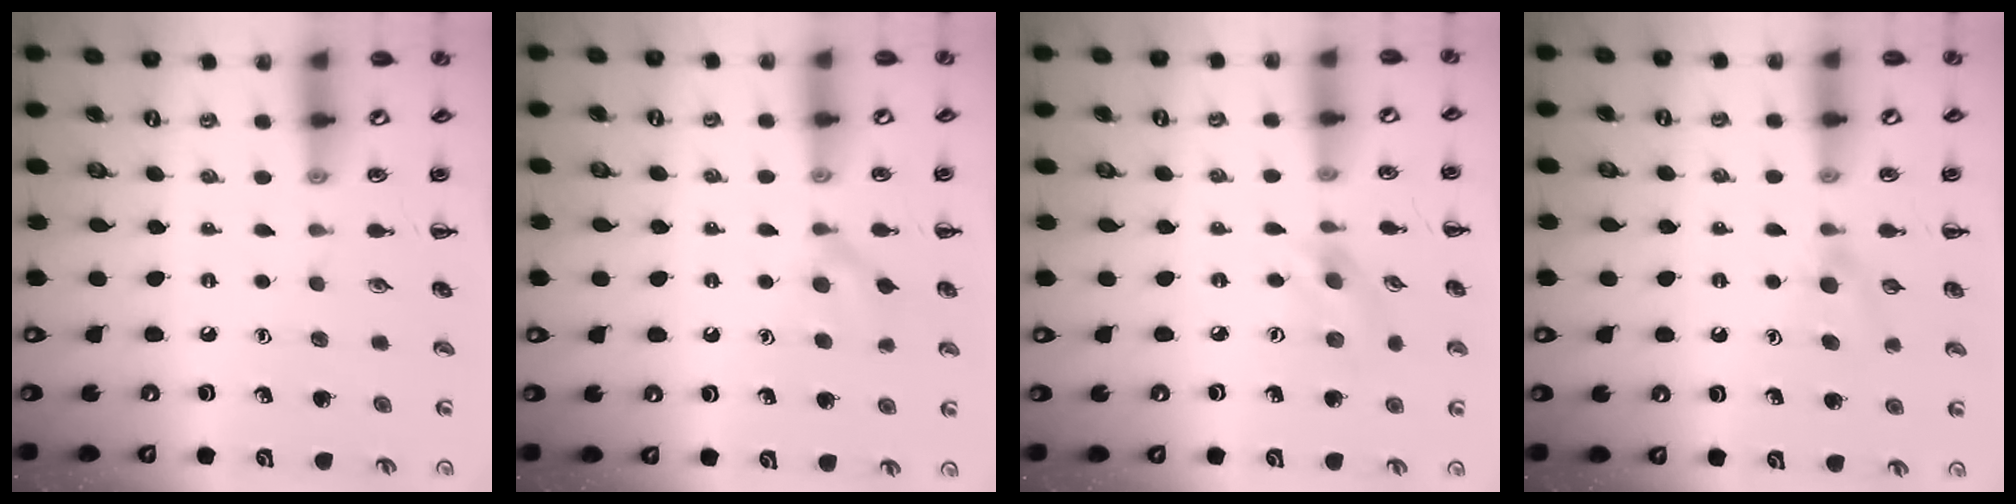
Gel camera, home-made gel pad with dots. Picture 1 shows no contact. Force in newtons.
{"total": 4.9, "press": 4.8, "slide": 1.2}
{"total": 3.1, "press": 3.0, "slide": 0.7}
{"total": 4.2, "press": 4.0, "slide": 1.5}